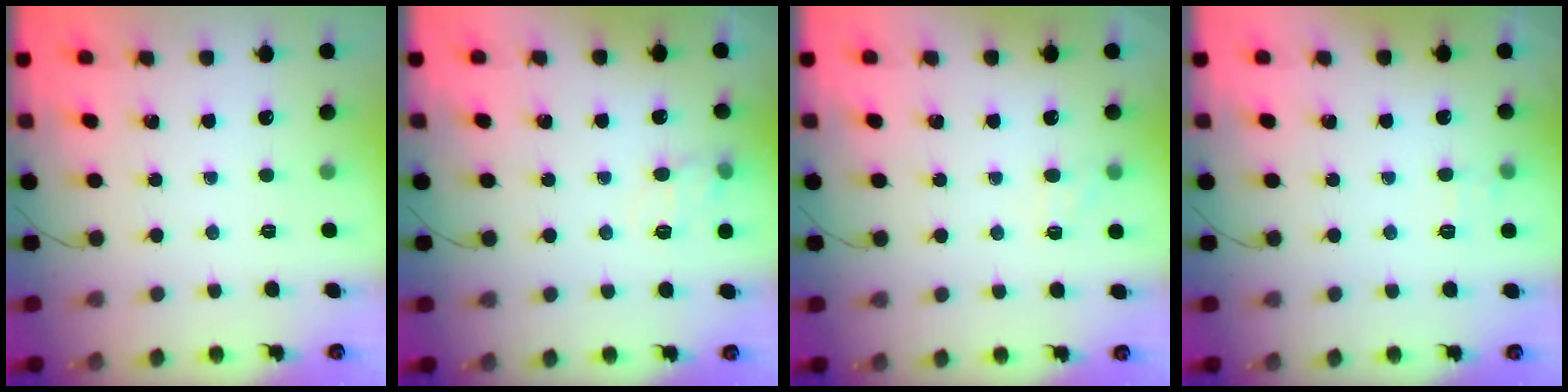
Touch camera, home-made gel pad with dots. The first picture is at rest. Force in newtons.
{"total": 8.0, "press": 7.8, "slide": 1.9}
{"total": 5.3, "press": 5.1, "slide": 1.4}
{"total": 6.6, "press": 6.3, "slide": 1.6}